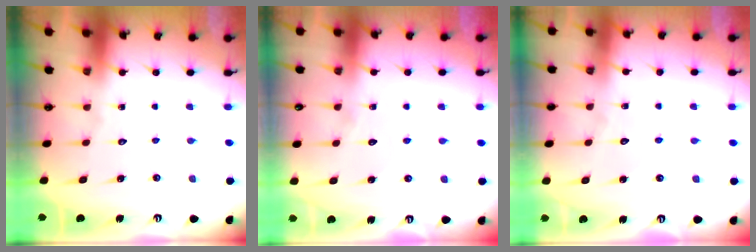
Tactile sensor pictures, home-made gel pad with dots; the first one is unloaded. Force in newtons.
{"total": 4.2, "press": 4.2, "slide": 0.2}
{"total": 3.7, "press": 3.7, "slide": 0.1}